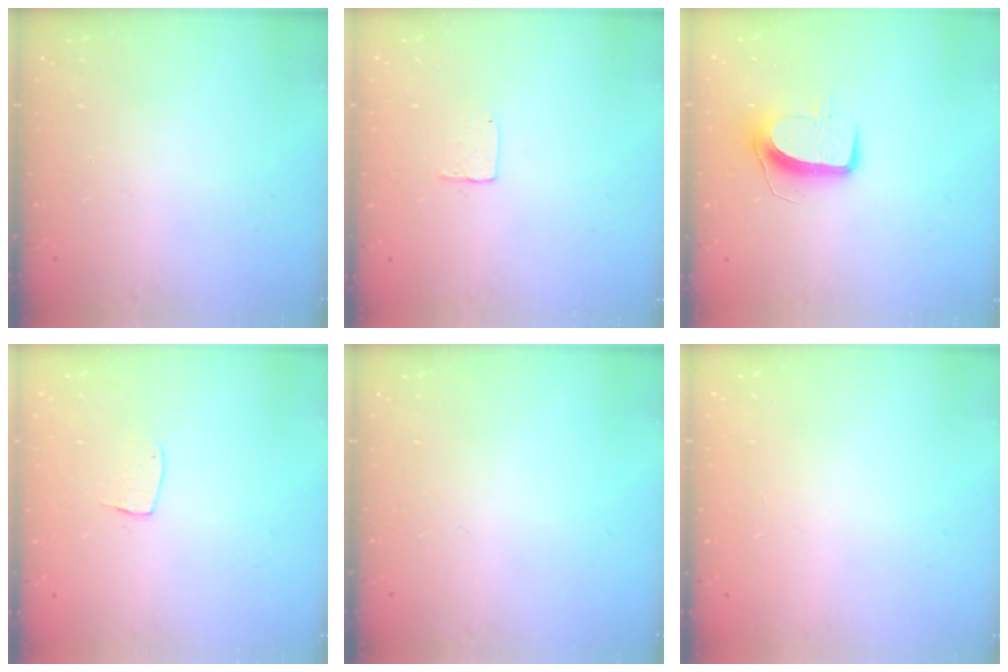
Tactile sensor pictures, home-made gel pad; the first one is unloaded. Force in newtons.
{"total": 3.9, "press": 3.9, "slide": 0.1}
{"total": 9.8, "press": 9.8, "slide": 0.4}
{"total": 5.2, "press": 5.2, "slide": 0.3}
{"total": 0.0}
{"total": 0.0}